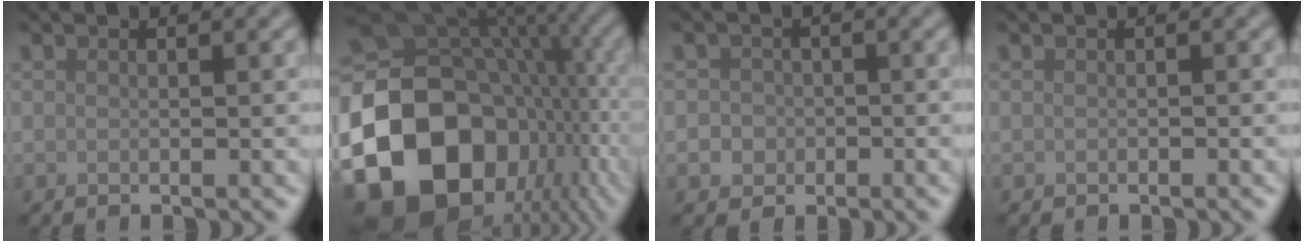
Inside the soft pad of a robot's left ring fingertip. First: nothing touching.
{"total": 20.8, "force": [-6.0, 15.9, 12.1], "torque": [-0.261, -0.024, -0.097]}
{"total": 2.4, "force": [-0.6, 2.2, 0.5], "torque": [0.014, 0.005, -0.023]}
{"total": 0.0}